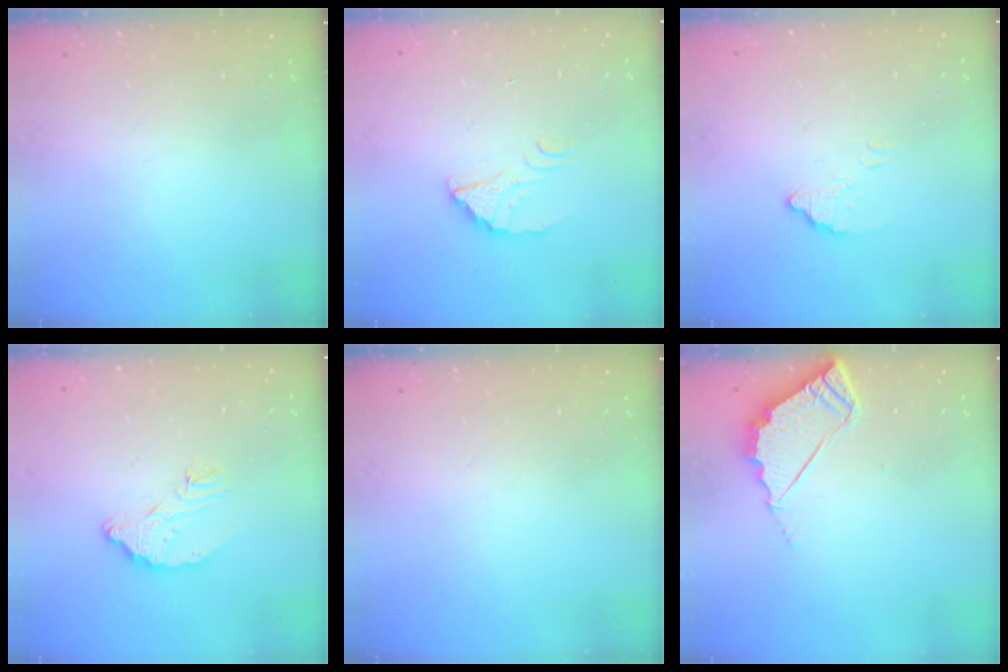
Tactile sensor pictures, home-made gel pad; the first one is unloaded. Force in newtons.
{"total": 2.3, "press": 2.3, "slide": 0.2}
{"total": 2.4, "press": 2.4, "slide": 0.0}
{"total": 8.4, "press": 8.3, "slide": 0.7}
{"total": 0.0}
{"total": 6.0, "press": 6.0, "slide": 0.3}